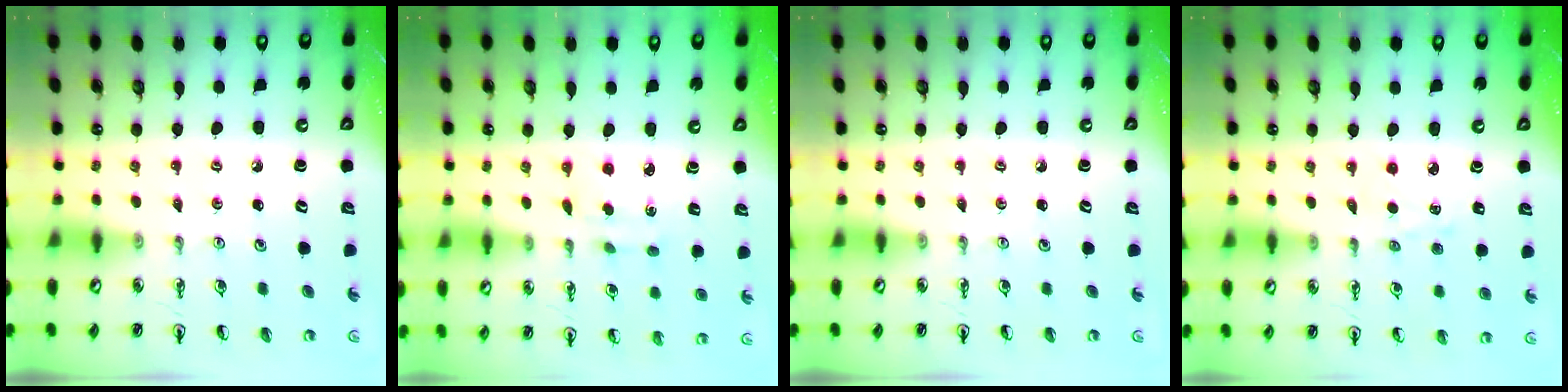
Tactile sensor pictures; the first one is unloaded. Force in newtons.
{"total": 2.9, "press": 2.8, "slide": 0.8}
{"total": 0.0}
{"total": 3.9, "press": 3.9, "slide": 0.5}